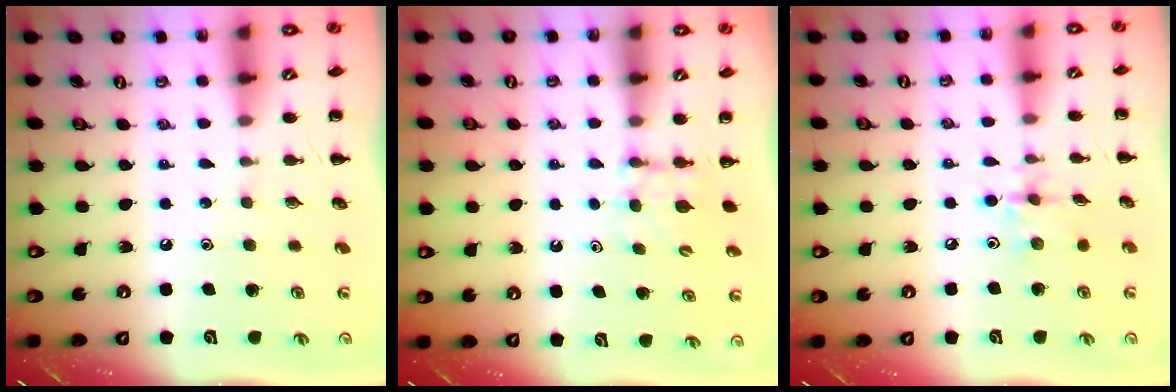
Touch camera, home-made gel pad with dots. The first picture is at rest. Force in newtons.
{"total": 4.9, "press": 4.7, "slide": 1.4}
{"total": 4.8, "press": 4.8, "slide": 0.4}